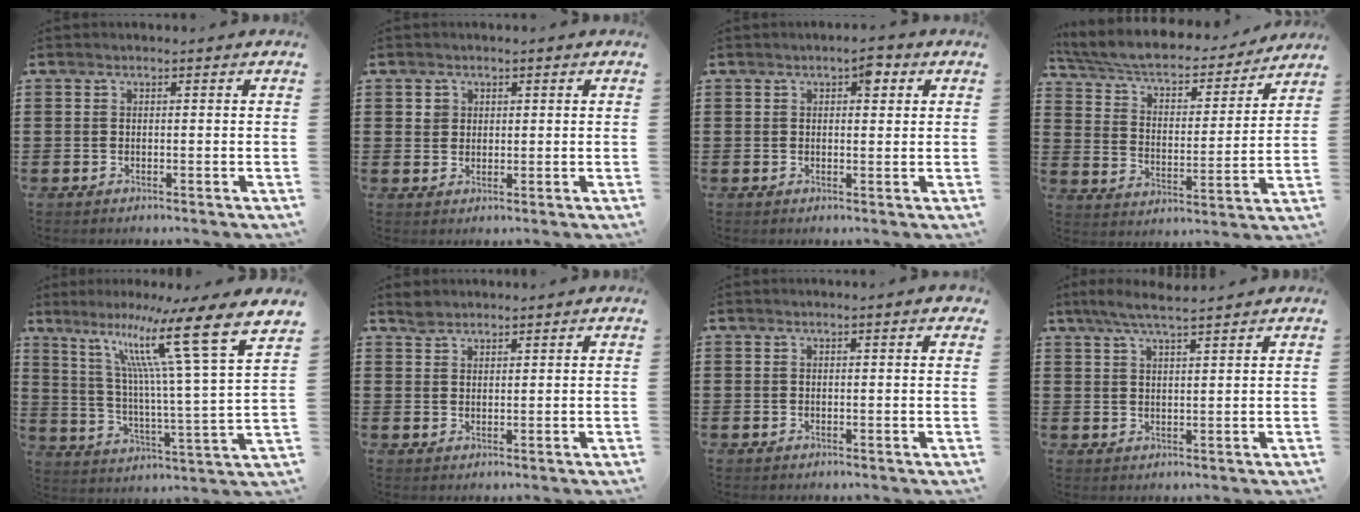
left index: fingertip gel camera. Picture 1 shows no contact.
{"total": 1.8, "force": [0.8, 1.6, 0.0], "torque": [0.002, 0.005, 0.012]}
{"total": 2.5, "force": [1.3, 1.2, 1.8], "torque": [-0.022, 0.003, 0.016]}
{"total": 5.5, "force": [4.9, 1.1, 2.4], "torque": [-0.069, -0.036, 0.077]}
{"total": 14.7, "force": [9.7, 0.7, 11.0], "torque": [-0.210, -0.071, 0.145]}
{"total": 2.3, "force": [2.0, 1.2, 0.0], "torque": [0.003, 0.000, 0.039]}
{"total": 0.9, "force": [0.4, 0.0, 0.8], "torque": [-0.015, 0.001, 0.008]}
{"total": 4.9, "force": [3.8, 0.5, 2.9], "torque": [-0.065, -0.003, 0.069]}